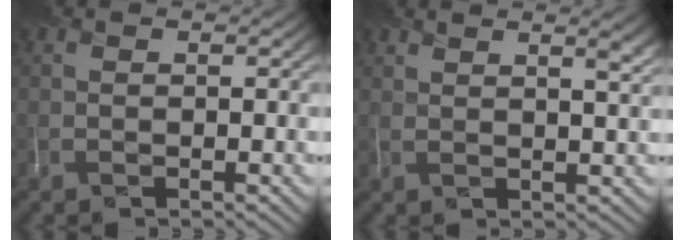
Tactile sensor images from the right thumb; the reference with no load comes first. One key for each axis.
{"total": 4.1, "fx": 2.8, "fy": 1.2, "fz": 2.8, "tx": -0.028, "ty": 0.016, "tz": 0.036}